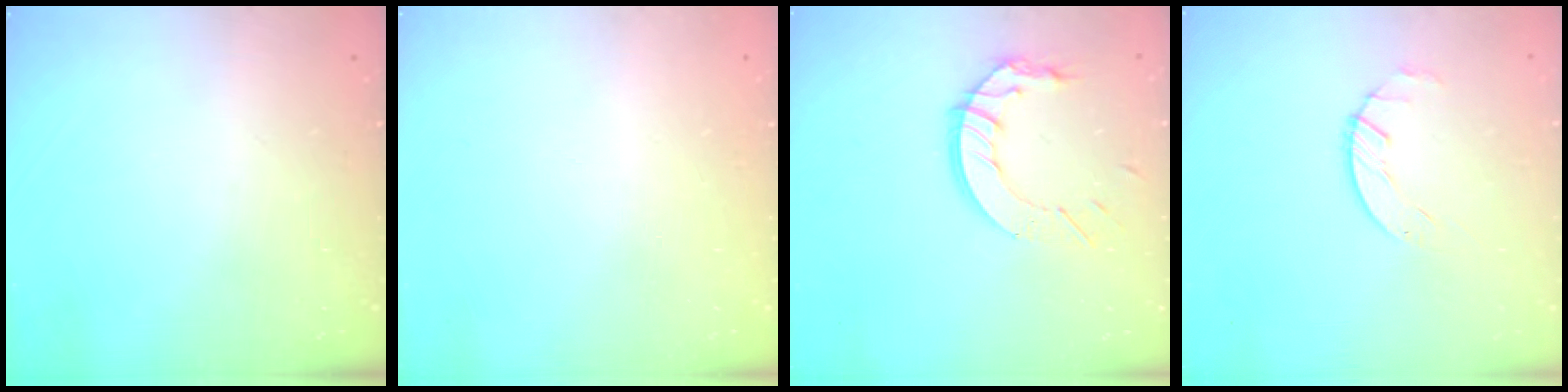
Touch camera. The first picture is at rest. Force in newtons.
{"total": 0.0}
{"total": 10.6, "press": 10.5, "slide": 1.0}
{"total": 1.4, "press": 1.4, "slide": 0.2}